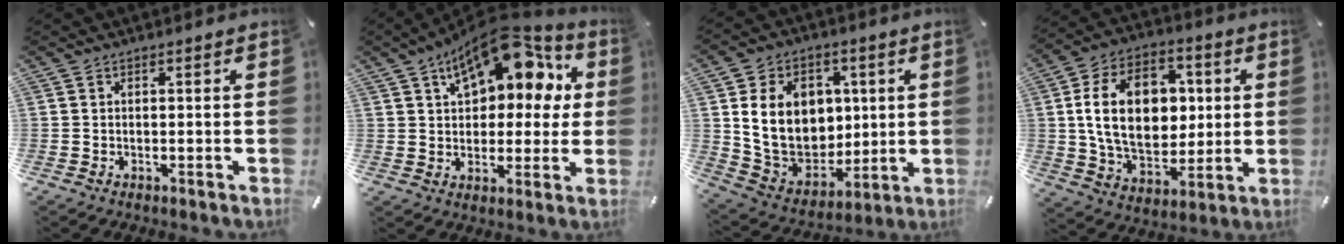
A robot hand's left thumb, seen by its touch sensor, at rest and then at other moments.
{"total": 16.3, "force": [8.7, 9.3, 10.2], "torque": [-0.154, -0.047, 0.150]}
{"total": 16.2, "force": [3.6, 13.5, 8.1], "torque": [-0.146, -0.012, 0.078]}
{"total": 19.9, "force": [2.6, 13.9, 14.0], "torque": [-0.257, 0.011, 0.048]}